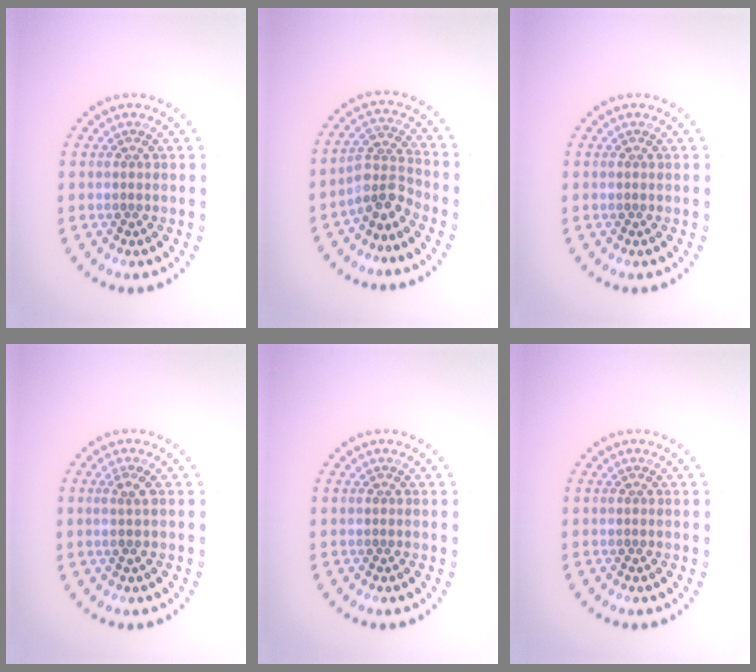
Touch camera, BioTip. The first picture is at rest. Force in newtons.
{"total": 3.3, "press": 2.3, "slide": 2.4}
{"total": 0.0}
{"total": 1.4, "press": 1.1, "slide": 0.8}
{"total": 0.0}
{"total": 0.0}